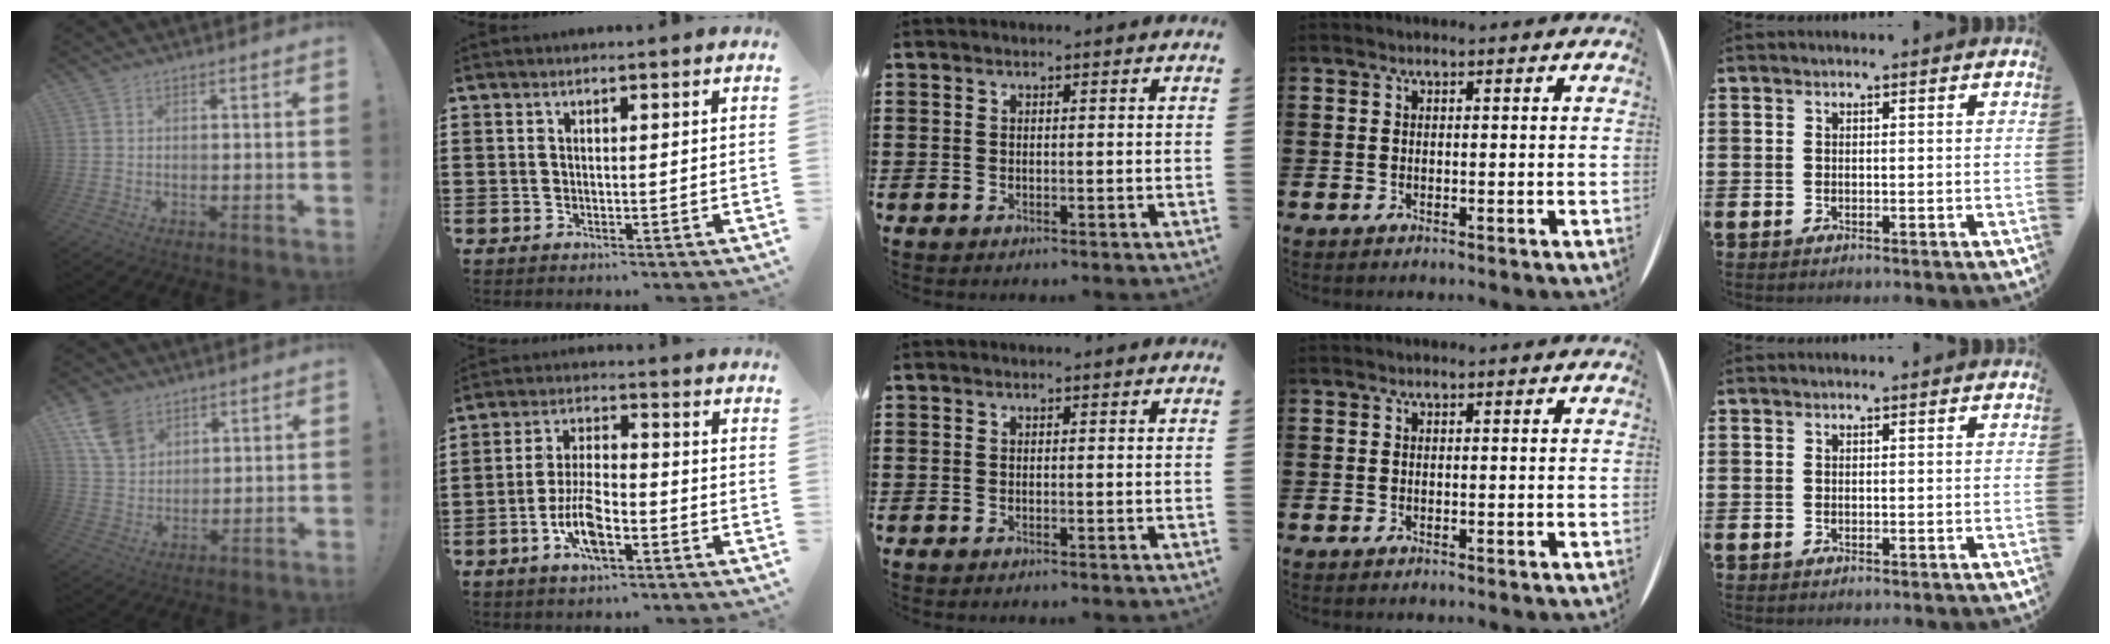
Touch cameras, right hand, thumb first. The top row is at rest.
{"thumb": {"total": 10.5, "force": [6.3, 7.1, 4.4], "torque": [-0.078, -0.026, 0.128]}, "index": {"total": 7.5, "force": [-3.2, 3.0, 6.1], "torque": [-0.141, -0.003, -0.064]}}